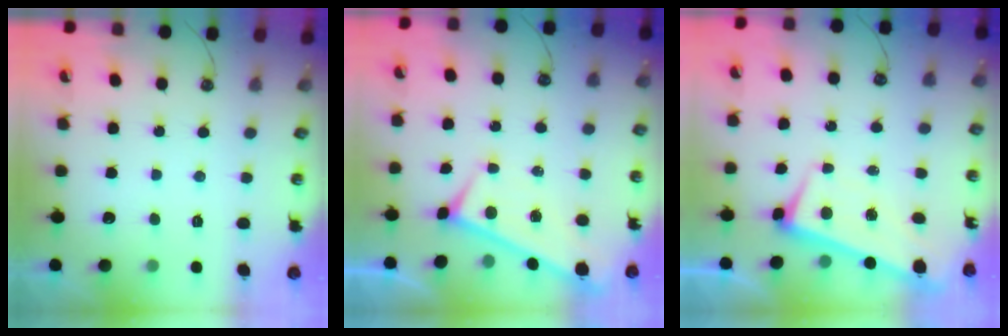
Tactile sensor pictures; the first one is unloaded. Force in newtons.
{"total": 0.0}
{"total": 1.5, "press": 0.5, "slide": 1.4}